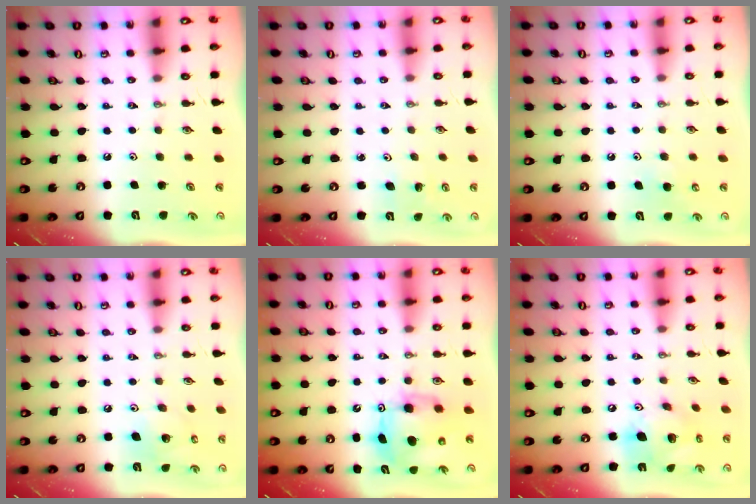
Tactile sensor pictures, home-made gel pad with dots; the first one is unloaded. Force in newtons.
{"total": 2.5, "press": 2.5, "slide": 0.2}
{"total": 6.0, "press": 5.9, "slide": 0.5}
{"total": 10.6, "press": 10.4, "slide": 1.9}
{"total": 9.3, "press": 9.3, "slide": 0.3}
{"total": 15.2, "press": 14.9, "slide": 3.0}